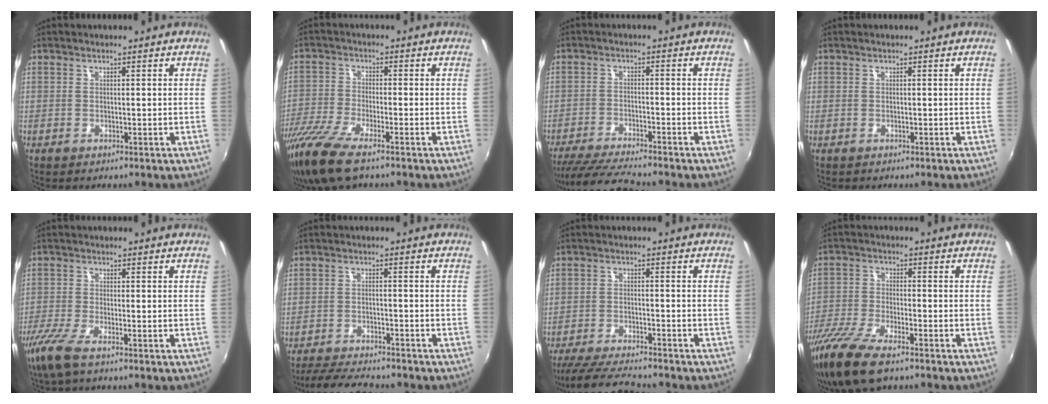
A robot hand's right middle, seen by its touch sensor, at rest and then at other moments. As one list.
[{"total": 11.5, "force": [-8.2, 2.3, 7.7], "torque": [-0.179, -0.041, -0.161]}, {"total": 10.1, "force": [-9.2, 0.4, 4.1], "torque": [-0.103, -0.015, -0.161]}, {"total": 0.6, "force": [-0.3, 0.5, -0.1], "torque": [0.001, 0.002, -0.003]}, {"total": 7.0, "force": [-4.9, 1.3, 4.8], "torque": [-0.120, -0.023, -0.095]}, {"total": 9.7, "force": [-8.9, 1.6, 3.6], "torque": [-0.095, -0.012, -0.142]}, {"total": 10.8, "force": [-9.9, 1.0, 4.4], "torque": [-0.111, -0.016, -0.170]}, {"total": 12.4, "force": [-9.0, 3.4, 7.8], "torque": [-0.181, -0.038, -0.178]}]